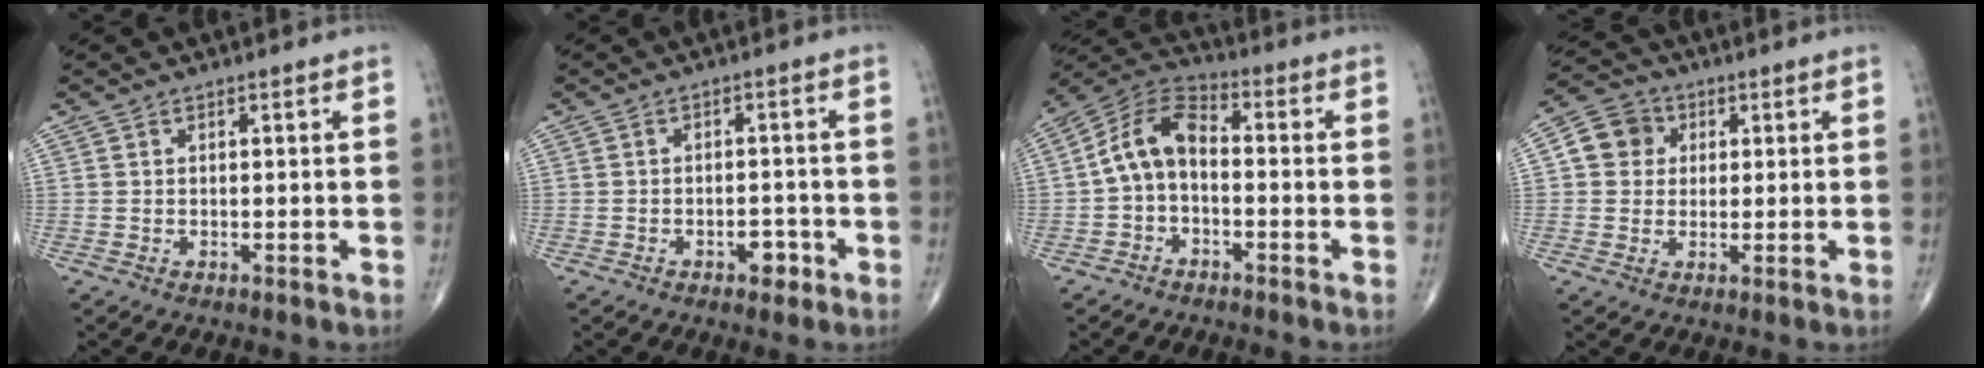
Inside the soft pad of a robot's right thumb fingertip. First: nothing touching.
{"total": 3.3, "force": [-1.7, 1.9, 2.1], "torque": [-0.014, 0.012, -0.022]}
{"total": 9.0, "force": [-1.0, 5.5, 7.1], "torque": [-0.124, 0.035, -0.036]}
{"total": 7.1, "force": [1.4, 6.4, 2.6], "torque": [-0.026, 0.009, 0.014]}